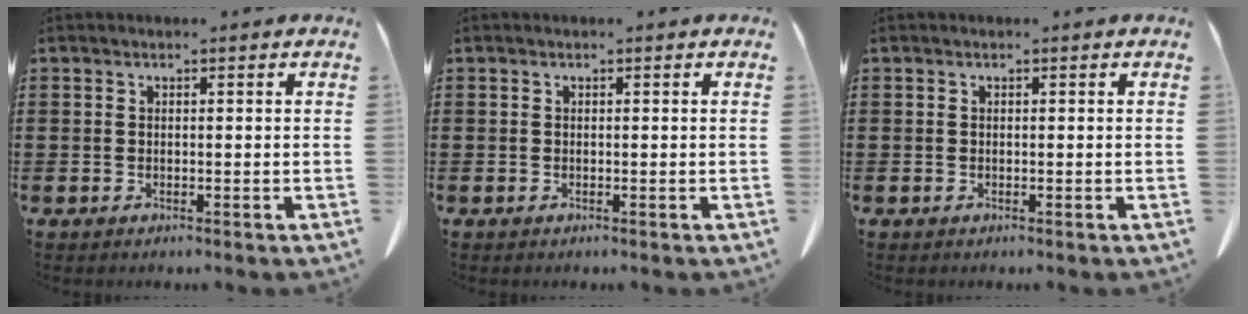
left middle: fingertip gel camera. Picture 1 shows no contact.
{"total": 0.0}
{"total": 0.0}